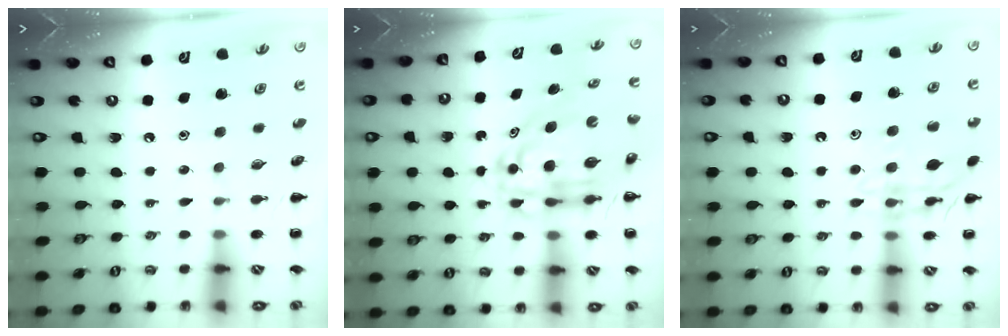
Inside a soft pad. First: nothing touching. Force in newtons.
{"total": 11.3, "press": 10.9, "slide": 2.7}
{"total": 14.0, "press": 14.0, "slide": 0.9}